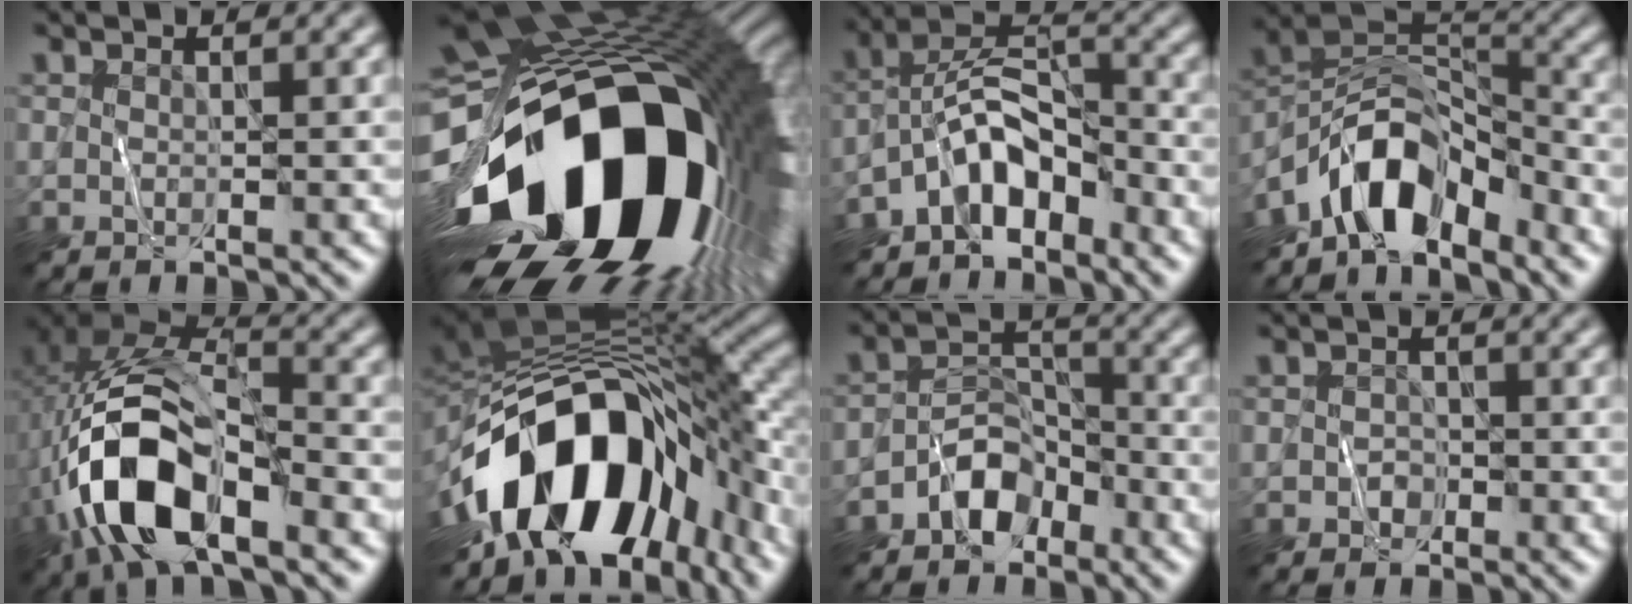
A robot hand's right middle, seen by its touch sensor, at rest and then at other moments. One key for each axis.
{"total": 20.8, "fx": -5.9, "fy": 12.4, "fz": 15.5, "tx": -0.298, "ty": -0.081, "tz": -0.068}
{"total": 6.4, "fx": -4.2, "fy": 3.1, "fz": 3.7, "tx": -0.047, "ty": 0.018, "tz": -0.087}
{"total": 8.2, "fx": -6.0, "fy": 3.5, "fz": 4.3, "tx": -0.058, "ty": 0.010, "tz": -0.121}
{"total": 13.2, "fx": -4.4, "fy": 6.5, "fz": 10.6, "tx": -0.219, "ty": 0.008, "tz": -0.086}
{"total": 17.0, "fx": -6.2, "fy": 9.8, "fz": 12.5, "tx": -0.209, "ty": -0.015, "tz": -0.098}
{"total": 4.0, "fx": -2.6, "fy": 2.4, "fz": 1.8, "tx": -0.020, "ty": 0.014, "tz": -0.051}
{"total": 0.8, "fx": -0.4, "fy": 0.7, "fz": 0.2, "tx": 0.001, "ty": 0.005, "tz": -0.007}